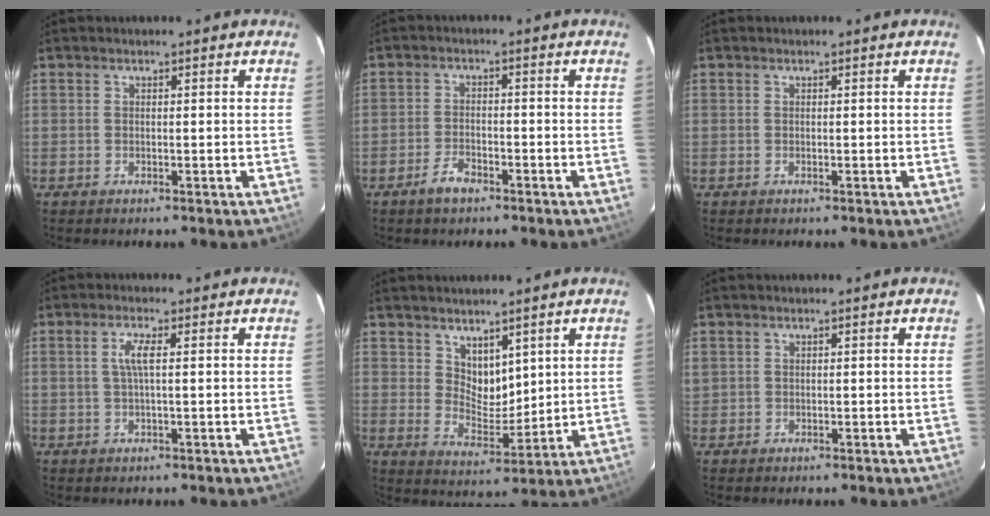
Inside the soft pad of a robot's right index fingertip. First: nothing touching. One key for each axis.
{"total": 4.0, "fx": -2.8, "fy": 1.9, "fz": 2.1, "tx": -0.052, "ty": 0.000, "tz": -0.051}
{"total": 0.0}
{"total": 3.0, "fx": 0.5, "fy": 0.1, "fz": 3.0, "tx": -0.061, "ty": 0.001, "tz": 0.010}
{"total": 6.2, "fx": 4.1, "fy": 3.9, "fz": 2.5, "tx": -0.031, "ty": -0.002, "tz": 0.081}
{"total": 0.9, "fx": 0.4, "fy": 0.8, "fz": 0.1, "tx": 0.001, "ty": 0.003, "tz": 0.007}